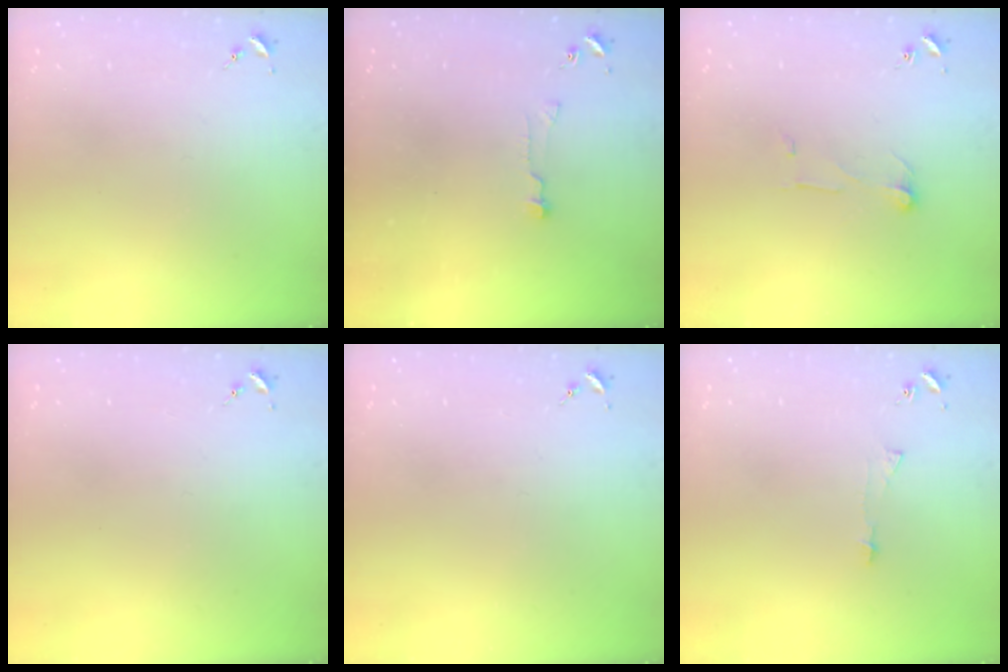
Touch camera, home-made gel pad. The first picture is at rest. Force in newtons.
{"total": 4.7, "press": 4.7, "slide": 0.3}
{"total": 5.7, "press": 5.7, "slide": 0.4}
{"total": 0.0}
{"total": 0.0}
{"total": 3.6, "press": 3.6, "slide": 0.3}